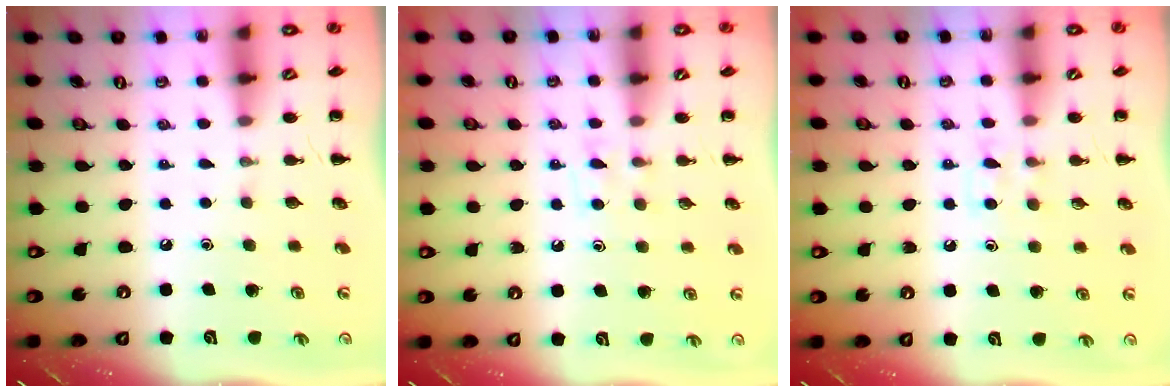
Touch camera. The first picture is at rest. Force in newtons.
{"total": 3.9, "press": 3.5, "slide": 1.7}
{"total": 4.4, "press": 4.1, "slide": 1.7}